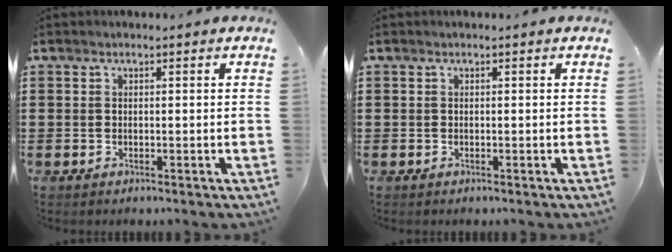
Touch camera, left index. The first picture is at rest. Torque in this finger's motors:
{"motor_torque": [0.00, 0.00, 0.00, -0.01]}